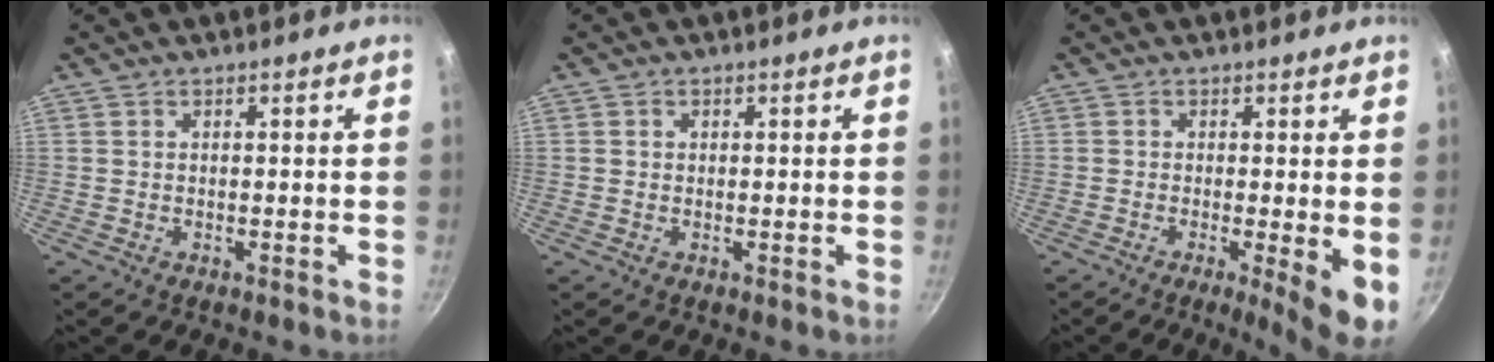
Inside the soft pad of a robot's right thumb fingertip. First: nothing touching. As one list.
[{"total": 0.5, "force": [0.1, 0.5, 0.1], "torque": [0.002, 0.001, 0.000]}, {"total": 6.4, "force": [-1.1, 1.1, 6.3], "torque": [-0.085, -0.013, -0.013]}]